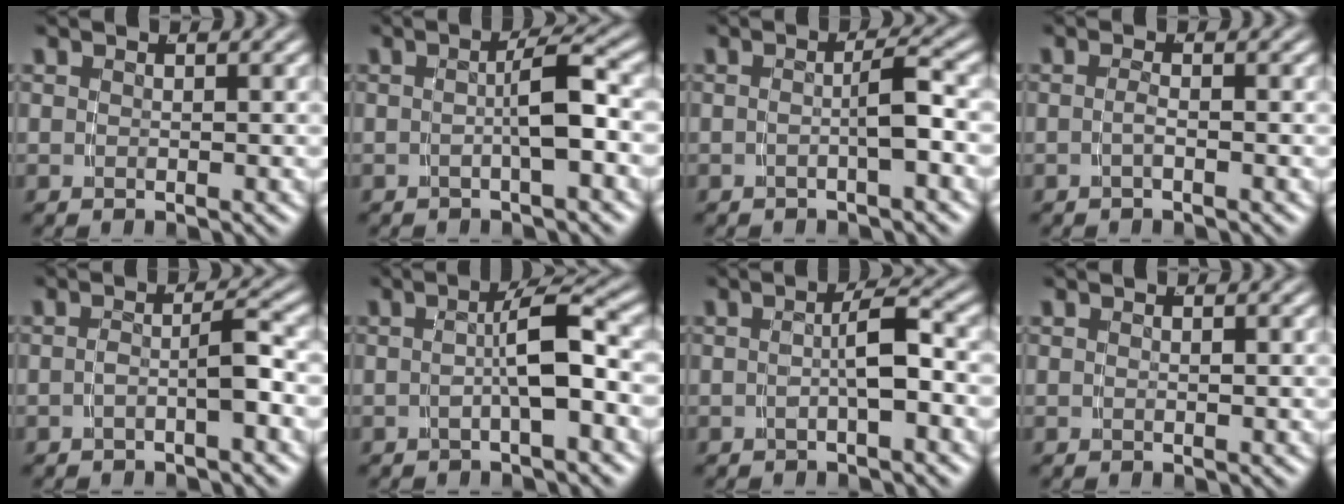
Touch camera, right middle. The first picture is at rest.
{"total": 3.0, "force": [-0.7, -0.3, 2.9], "torque": [-0.036, 0.004, -0.011]}
{"total": 2.3, "force": [-0.9, -0.4, 2.0], "torque": [-0.028, 0.000, -0.012]}
{"total": 1.2, "force": [-0.9, -0.5, 0.6], "torque": [-0.014, -0.004, -0.014]}
{"total": 2.2, "force": [-1.2, -0.3, 1.9], "torque": [-0.025, 0.000, -0.018]}
{"total": 3.5, "force": [-1.0, -0.1, 3.3], "torque": [-0.045, 0.006, -0.015]}
{"total": 2.6, "force": [-0.9, -0.1, 2.5], "torque": [-0.031, 0.003, -0.012]}
{"total": 0.0}